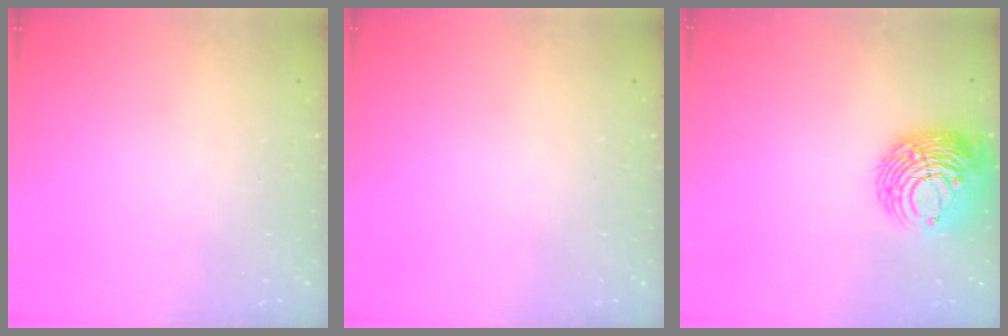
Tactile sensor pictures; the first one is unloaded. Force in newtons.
{"total": 0.0}
{"total": 13.4, "press": 13.3, "slide": 1.7}